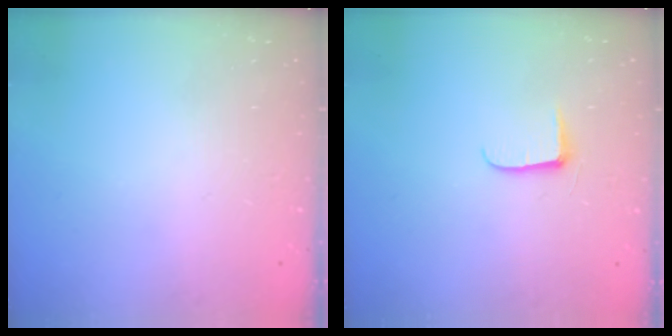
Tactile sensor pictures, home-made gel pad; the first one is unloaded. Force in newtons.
{"total": 5.8, "press": 5.8, "slide": 0.9}